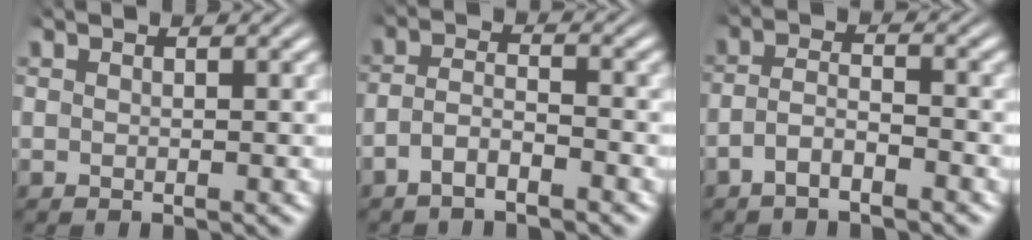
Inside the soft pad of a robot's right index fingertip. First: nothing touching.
{"total": 3.2, "force": [-2.4, 1.4, 1.6], "torque": [-0.033, -0.011, -0.042]}
{"total": 3.2, "force": [-2.2, 1.5, 1.7], "torque": [-0.036, -0.011, -0.039]}